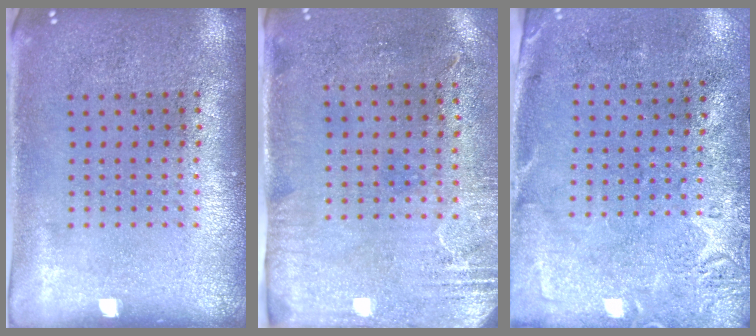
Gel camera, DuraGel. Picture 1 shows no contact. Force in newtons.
{"total": 3.0, "press": 2.5, "slide": 1.8}
{"total": 2.8, "press": 2.1, "slide": 1.7}